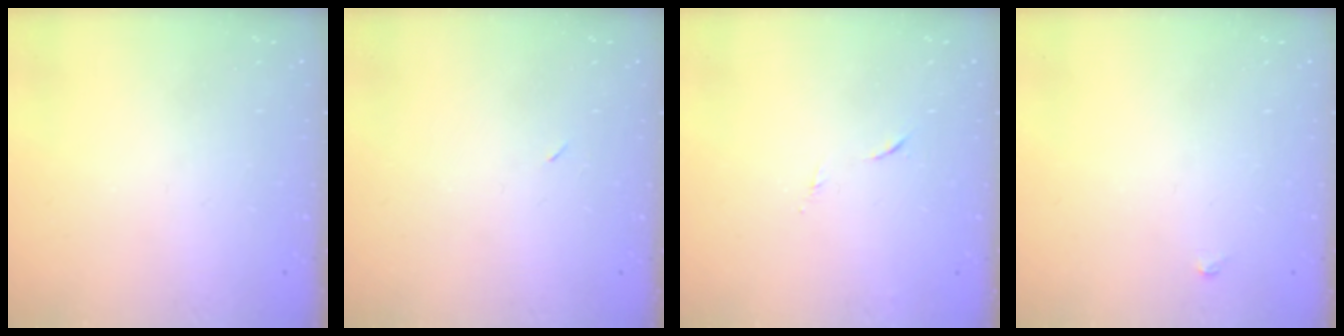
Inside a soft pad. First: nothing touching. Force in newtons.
{"total": 2.2, "press": 1.8, "slide": 1.2}
{"total": 5.4, "press": 5.3, "slide": 0.7}
{"total": 3.0, "press": 3.0, "slide": 0.5}